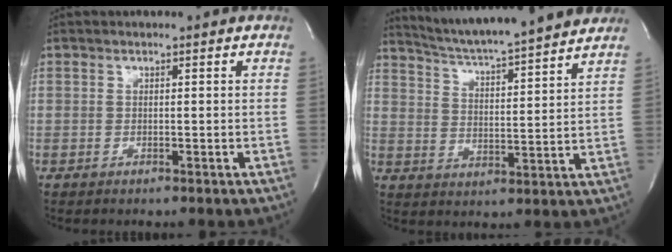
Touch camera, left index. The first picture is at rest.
{"total": 17.3, "force": [15.8, 0.1, 7.1], "torque": [-0.120, -0.003, 0.228]}